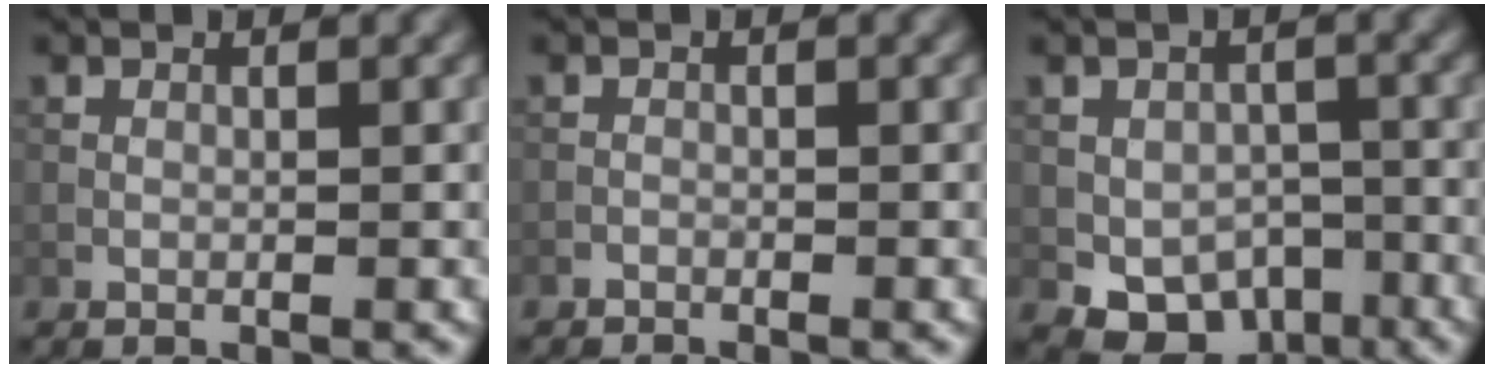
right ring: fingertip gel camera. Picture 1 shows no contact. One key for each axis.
{"total": 0.7, "fx": -0.6, "fy": 0.2, "fz": 0.0, "tx": 0.003, "ty": 0.000, "tz": -0.014}
{"total": 6.4, "fx": -2.9, "fy": 4.7, "fz": 3.2, "tx": -0.040, "ty": -0.007, "tz": -0.039}